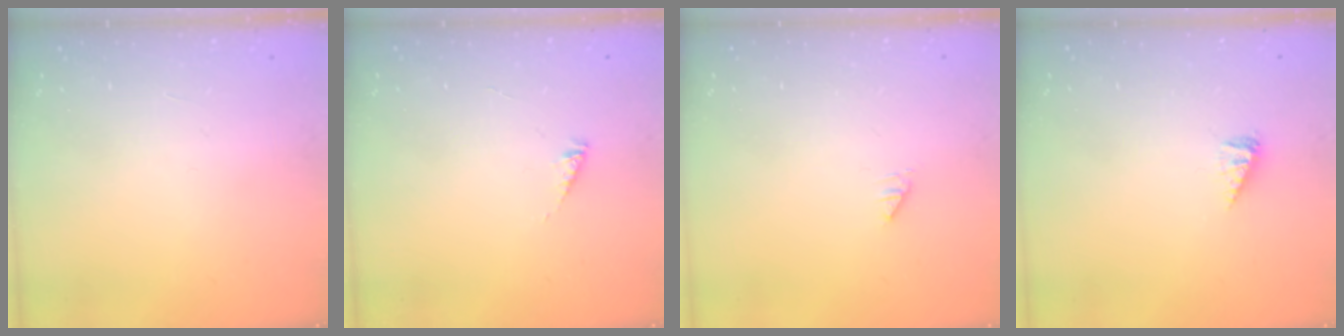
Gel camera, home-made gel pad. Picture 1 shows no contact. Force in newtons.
{"total": 1.6, "press": 1.6, "slide": 0.3}
{"total": 0.0}
{"total": 2.5, "press": 2.5, "slide": 0.3}